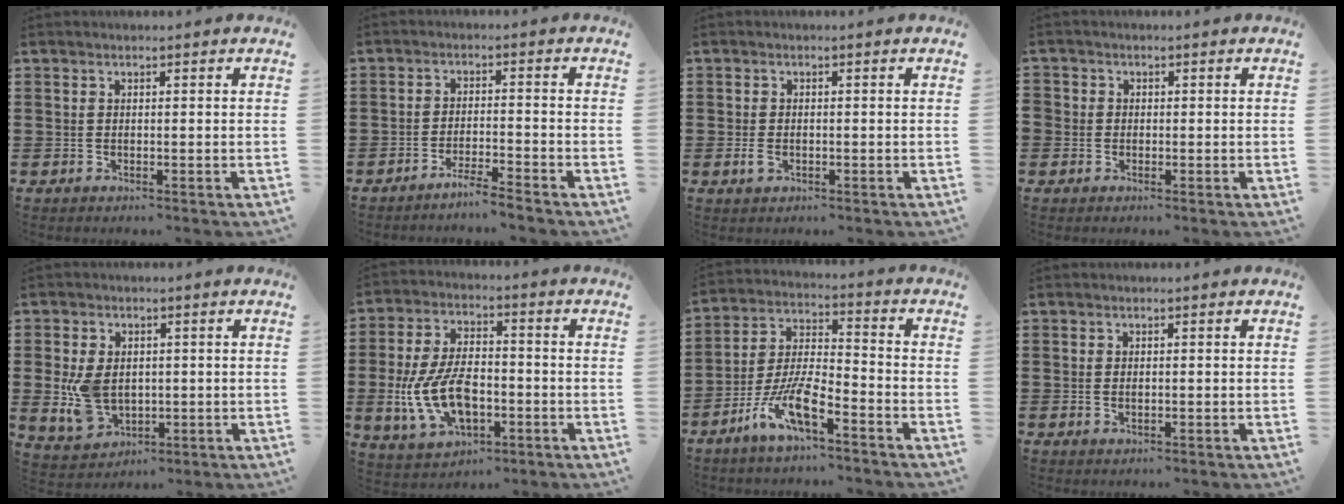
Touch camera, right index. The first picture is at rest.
{"total": 3.2, "force": [-3.1, -0.5, 0.9], "torque": [-0.017, -0.001, -0.061]}
{"total": 1.6, "force": [-0.6, 1.1, 1.0], "torque": [-0.028, -0.002, -0.013]}
{"total": 1.1, "force": [-0.3, 1.1, 0.1], "torque": [-0.005, 0.004, -0.007]}
{"total": 7.1, "force": [0.0, 5.1, 5.0], "torque": [-0.126, 0.004, -0.001]}
{"total": 11.0, "force": [-2.7, 6.0, 8.8], "torque": [-0.202, -0.001, -0.050]}
{"total": 9.0, "force": [-6.1, 2.4, 6.2], "torque": [-0.148, -0.003, -0.122]}
{"total": 0.9, "force": [0.1, 0.4, 0.8], "torque": [-0.017, 0.001, 0.002]}